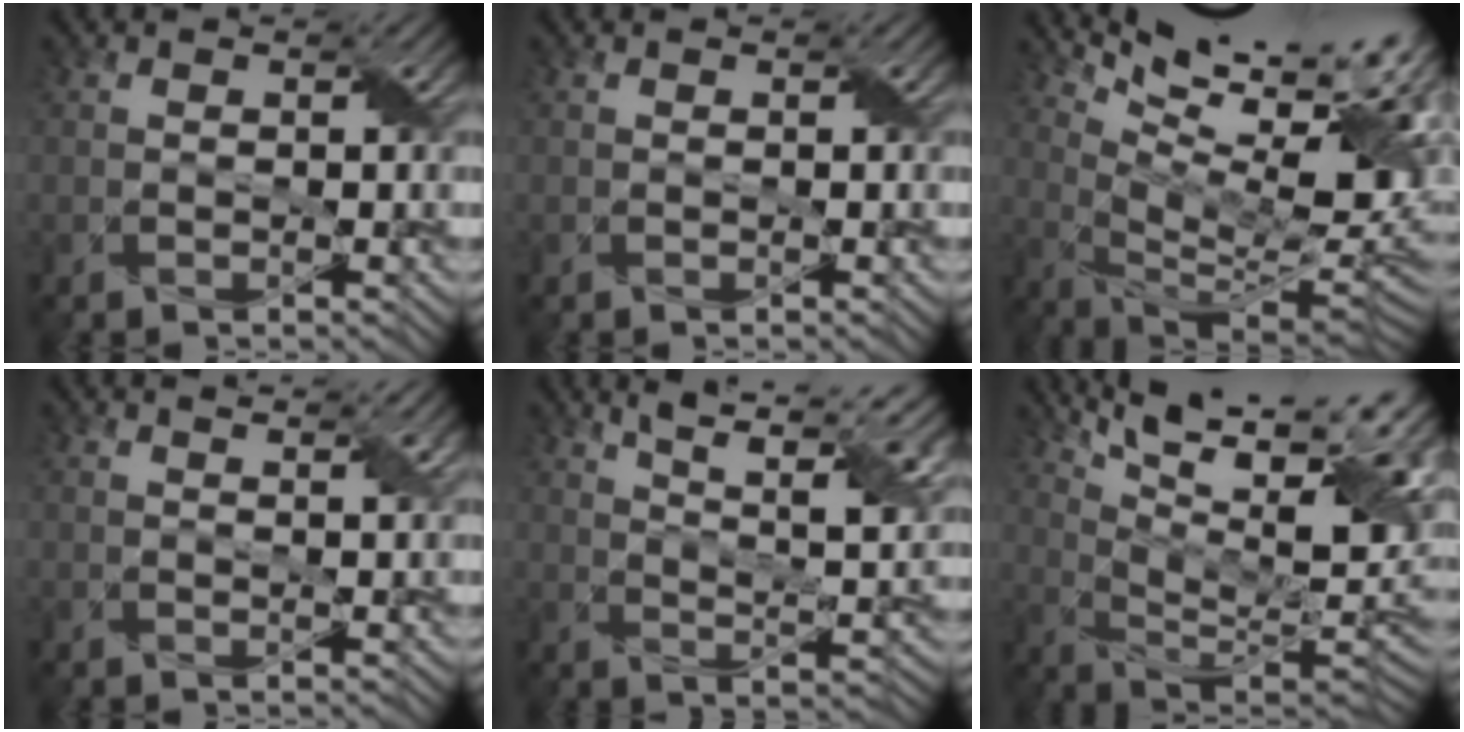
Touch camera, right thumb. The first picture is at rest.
{"total": 0.0}
{"total": 17.9, "force": [9.3, 6.1, 14.0], "torque": [-0.196, 0.044, 0.164]}
{"total": 2.1, "force": [1.6, 0.4, 1.3], "torque": [-0.029, 0.004, 0.022]}
{"total": 14.2, "force": [8.9, 3.9, 10.3], "torque": [-0.172, 0.021, 0.125]}
{"total": 17.1, "force": [7.2, 5.7, 14.3], "torque": [-0.208, 0.032, 0.120]}